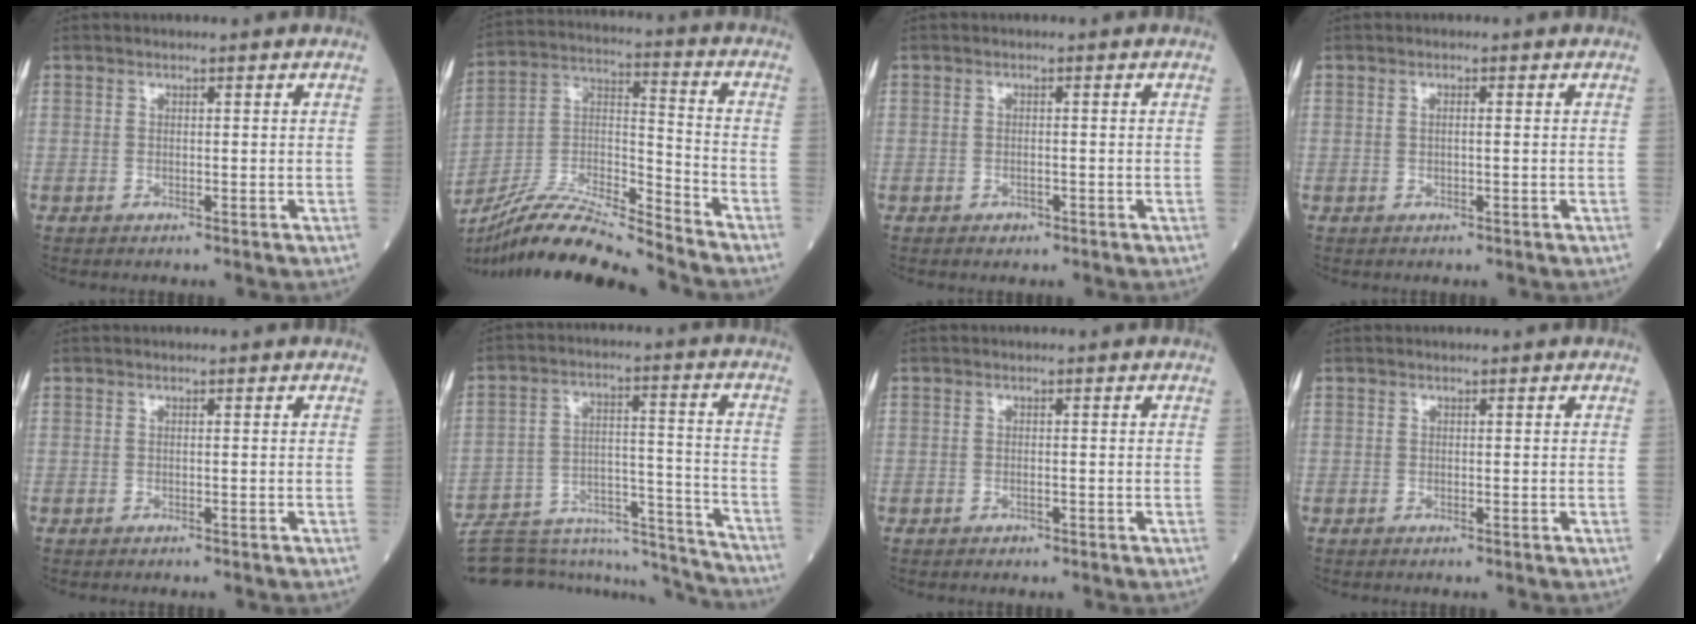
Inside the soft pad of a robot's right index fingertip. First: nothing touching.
{"total": 16.3, "force": [-15.2, -0.7, 5.8], "torque": [-0.106, 0.012, -0.283]}
{"total": 1.0, "force": [-0.6, 0.7, 0.4], "torque": [-0.008, 0.001, -0.007]}
{"total": 0.9, "force": [0.1, 0.1, 0.9], "torque": [-0.021, 0.001, 0.002]}
{"total": 0.0}
{"total": 23.3, "force": [-22.3, 3.4, 5.7], "torque": [-0.092, 0.023, -0.327]}
{"total": 0.6, "force": [-0.4, 0.3, 0.3], "torque": [-0.007, 0.000, -0.005]}
{"total": 0.0}